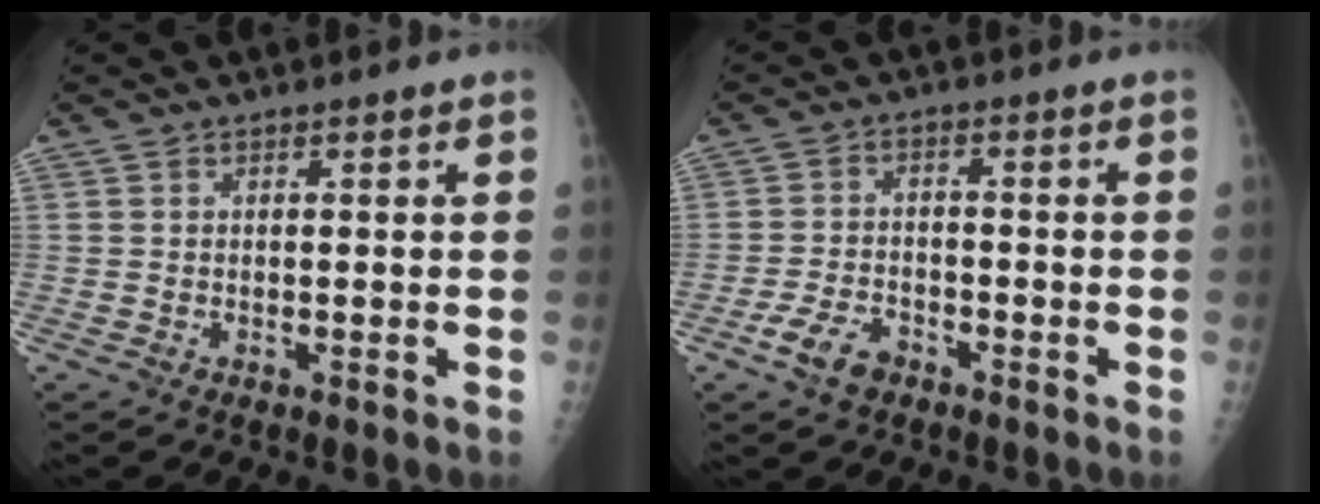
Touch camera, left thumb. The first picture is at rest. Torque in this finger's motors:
{"motor_torque": [-0.82, 0.70, 0.47, 0.42, 0.10]}